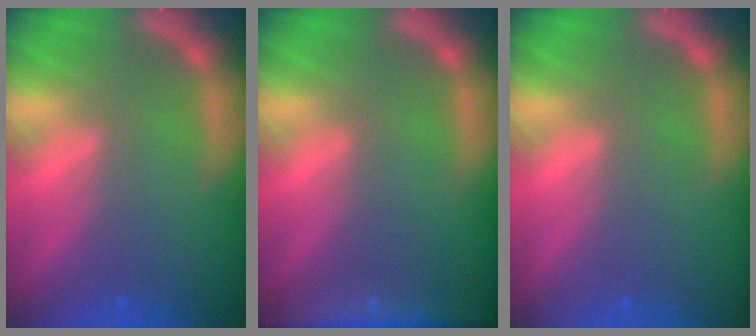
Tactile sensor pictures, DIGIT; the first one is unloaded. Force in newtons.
{"total": 6.0}
{"total": 0.0}